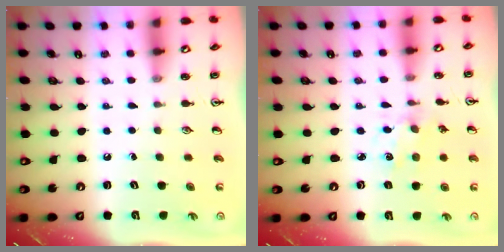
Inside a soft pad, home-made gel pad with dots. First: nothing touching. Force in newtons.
{"total": 1.2, "press": 1.1, "slide": 0.3}